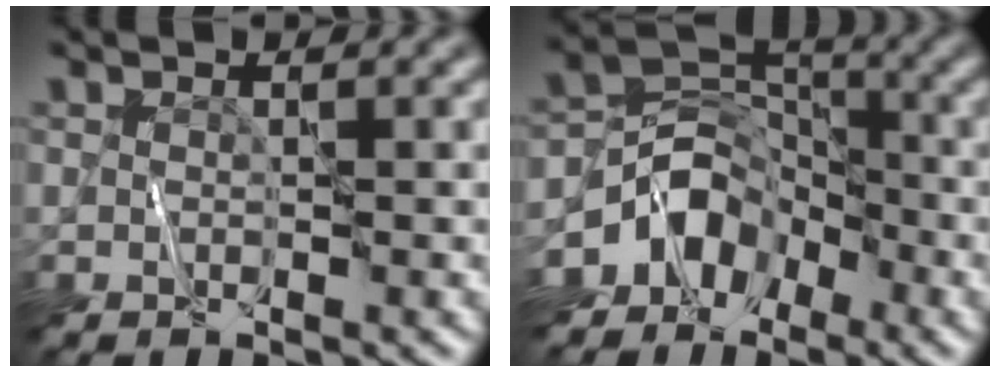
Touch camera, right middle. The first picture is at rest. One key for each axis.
{"total": 6.5, "fx": -3.6, "fy": 4.7, "fz": 2.7, "tx": -0.035, "ty": -0.001, "tz": -0.076}